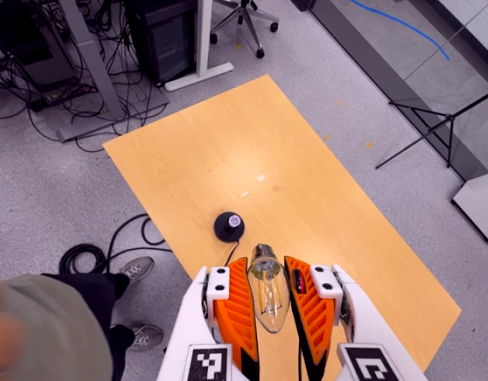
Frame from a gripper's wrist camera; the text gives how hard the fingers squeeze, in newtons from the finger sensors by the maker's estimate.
{"total": 16.6, "left": 16.8, "right": 16.4}